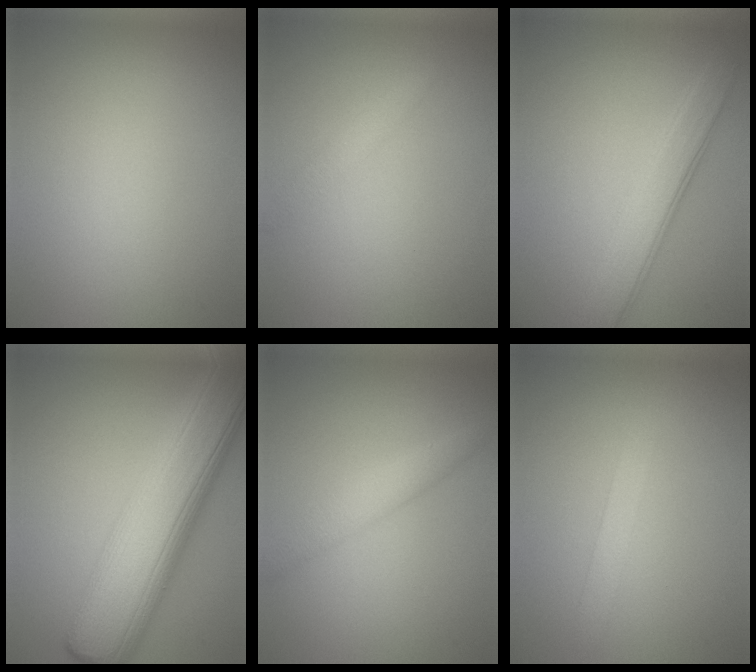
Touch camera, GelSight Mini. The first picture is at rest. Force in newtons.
{"total": 1.3, "press": 1.3, "slide": 0.0}
{"total": 4.1, "press": 4.1, "slide": 0.2}
{"total": 11.6, "press": 11.6, "slide": 0.2}
{"total": 2.9, "press": 2.9, "slide": 0.1}
{"total": 1.6, "press": 1.6, "slide": 0.0}